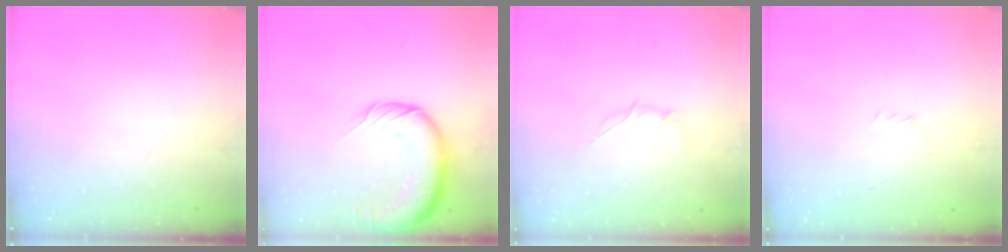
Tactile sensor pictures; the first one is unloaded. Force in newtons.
{"total": 13.9, "press": 13.6, "slide": 2.9}
{"total": 2.7, "press": 2.6, "slide": 0.6}
{"total": 3.0, "press": 2.9, "slide": 0.7}